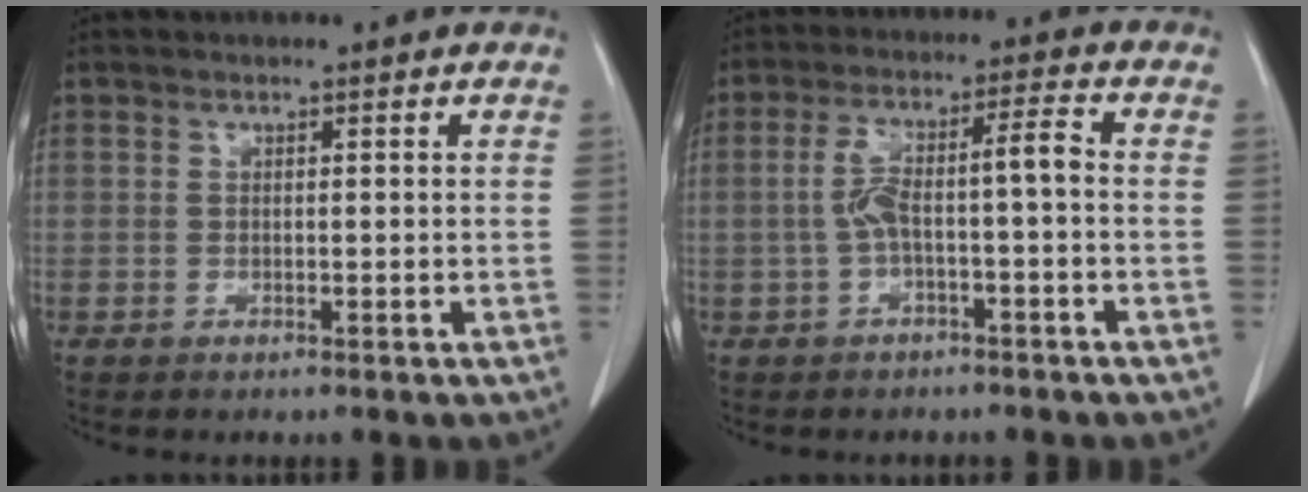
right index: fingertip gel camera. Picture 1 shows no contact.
{"total": 6.4, "force": [-1.0, 0.7, 6.3], "torque": [-0.127, 0.035, -0.014]}